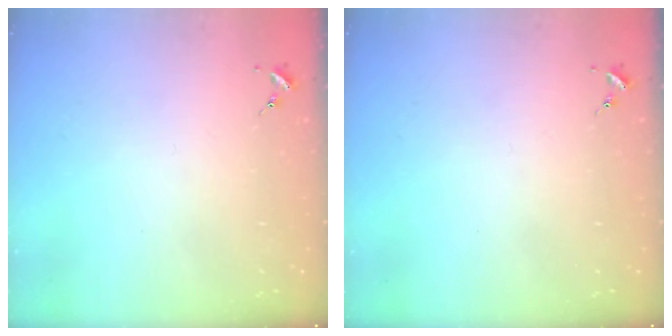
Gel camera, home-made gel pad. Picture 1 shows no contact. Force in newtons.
{"total": 0.0}